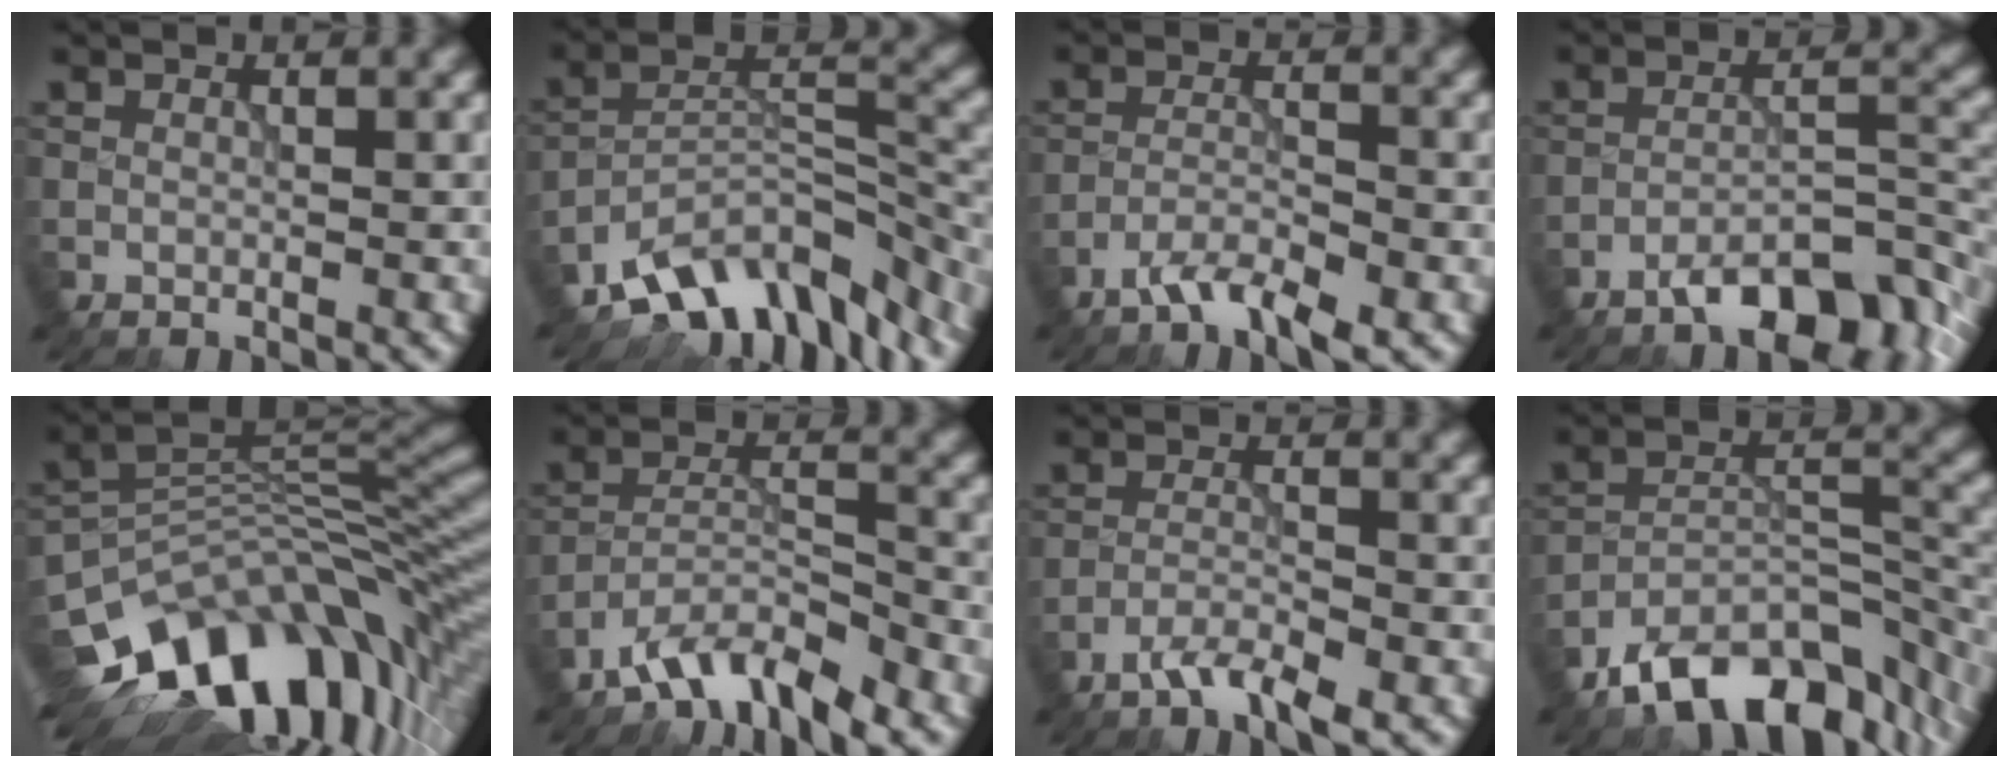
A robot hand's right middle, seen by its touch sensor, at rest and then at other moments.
{"total": 11.1, "force": [-8.7, 4.1, 5.4], "torque": [-0.088, 0.007, -0.158]}
{"total": 4.0, "force": [-3.0, 0.8, 2.6], "torque": [-0.052, 0.000, -0.063]}
{"total": 8.0, "force": [-5.6, 2.3, 5.2], "torque": [-0.077, 0.010, -0.094]}
{"total": 14.7, "force": [-7.4, 7.7, 10.1], "torque": [-0.168, 0.005, -0.122]}
{"total": 5.9, "force": [-4.9, 1.4, 3.1], "torque": [-0.049, 0.001, -0.091]}
{"total": 3.5, "force": [-2.6, 0.5, 2.2], "torque": [-0.043, 0.001, -0.056]}
{"total": 11.2, "force": [-8.1, 4.8, 6.1], "torque": [-0.095, 0.003, -0.138]}